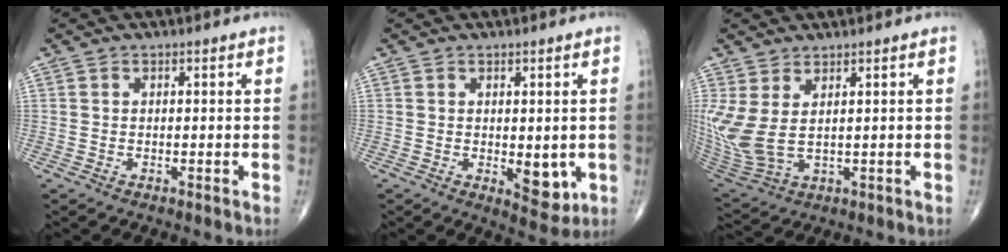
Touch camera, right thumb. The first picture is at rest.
{"total": 5.5, "force": [-0.7, 2.7, 4.8], "torque": [-0.043, -0.012, 0.000]}
{"total": 10.5, "force": [2.1, 4.9, 9.0], "torque": [-0.227, -0.015, 0.062]}